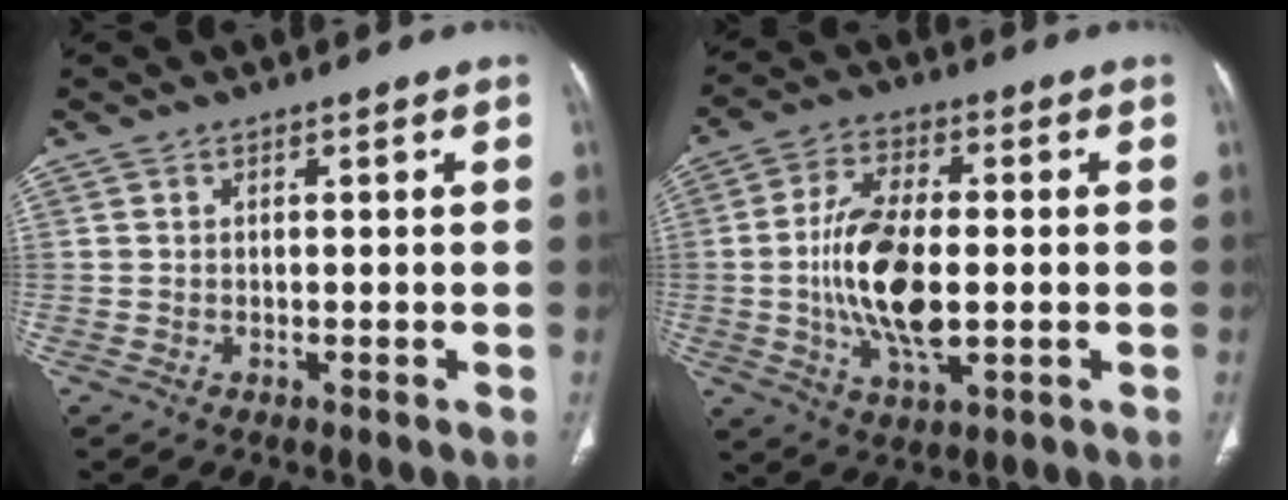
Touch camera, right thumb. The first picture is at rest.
{"total": 14.5, "force": [-1.0, 6.7, 12.8], "torque": [-0.247, 0.000, -0.017]}